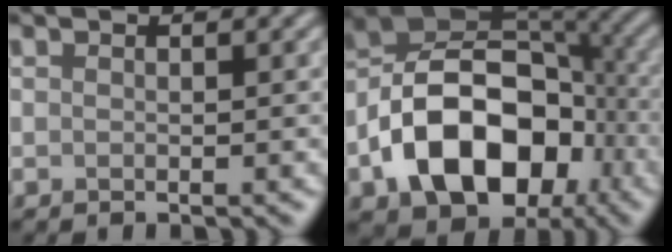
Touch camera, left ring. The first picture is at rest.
{"total": 12.4, "force": [-4.3, 8.4, 8.0], "torque": [-0.133, 0.002, -0.083]}